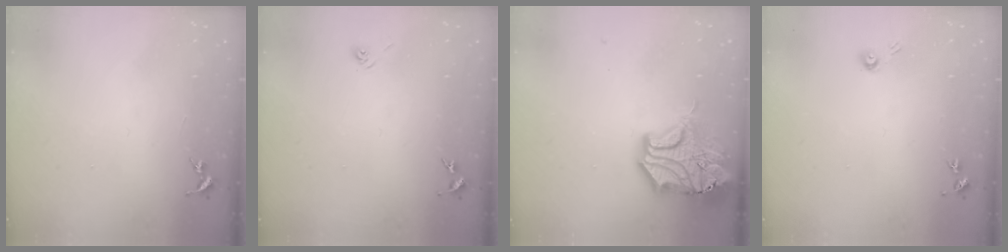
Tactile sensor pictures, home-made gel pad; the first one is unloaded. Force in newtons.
{"total": 2.9, "press": 2.5, "slide": 1.5}
{"total": 18.3, "press": 18.2, "slide": 2.4}
{"total": 4.0, "press": 4.0, "slide": 0.4}